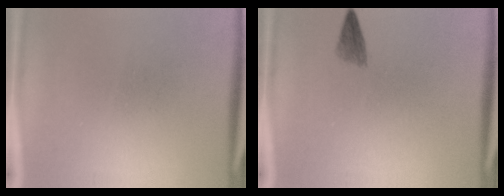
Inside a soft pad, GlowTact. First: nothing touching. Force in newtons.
{"total": 1.7}